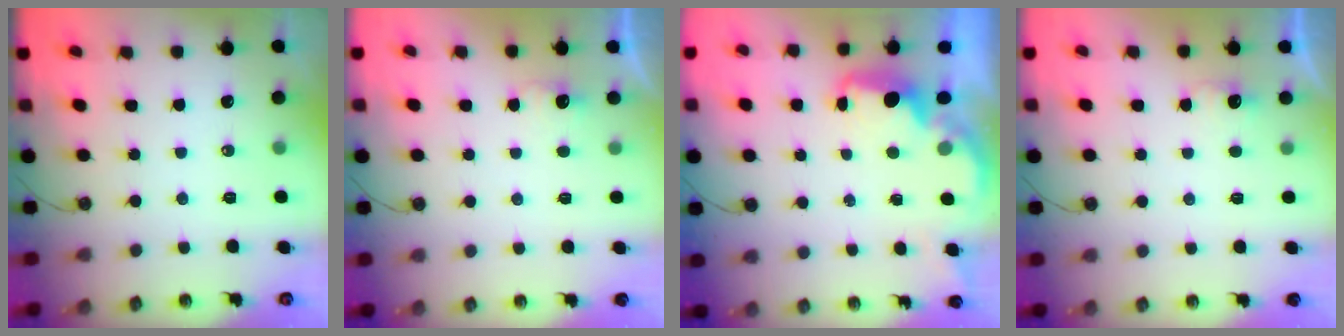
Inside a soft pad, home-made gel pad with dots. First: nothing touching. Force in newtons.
{"total": 2.6, "press": 2.4, "slide": 0.8}
{"total": 2.1, "press": 2.0, "slide": 0.7}
{"total": 2.6, "press": 2.4, "slide": 0.8}